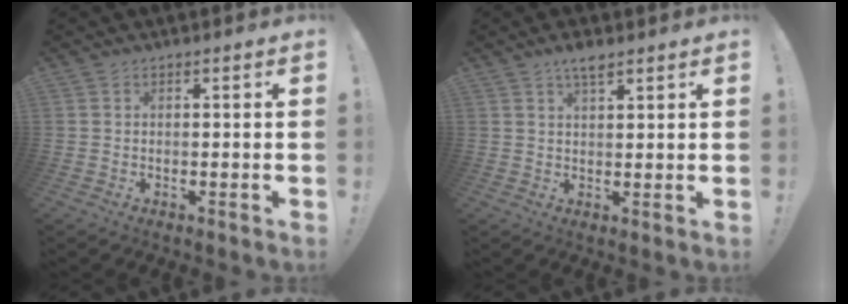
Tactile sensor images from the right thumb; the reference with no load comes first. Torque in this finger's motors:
{"motor_torque": [-0.10, 0.90, 0.28, 0.29, 0.00]}